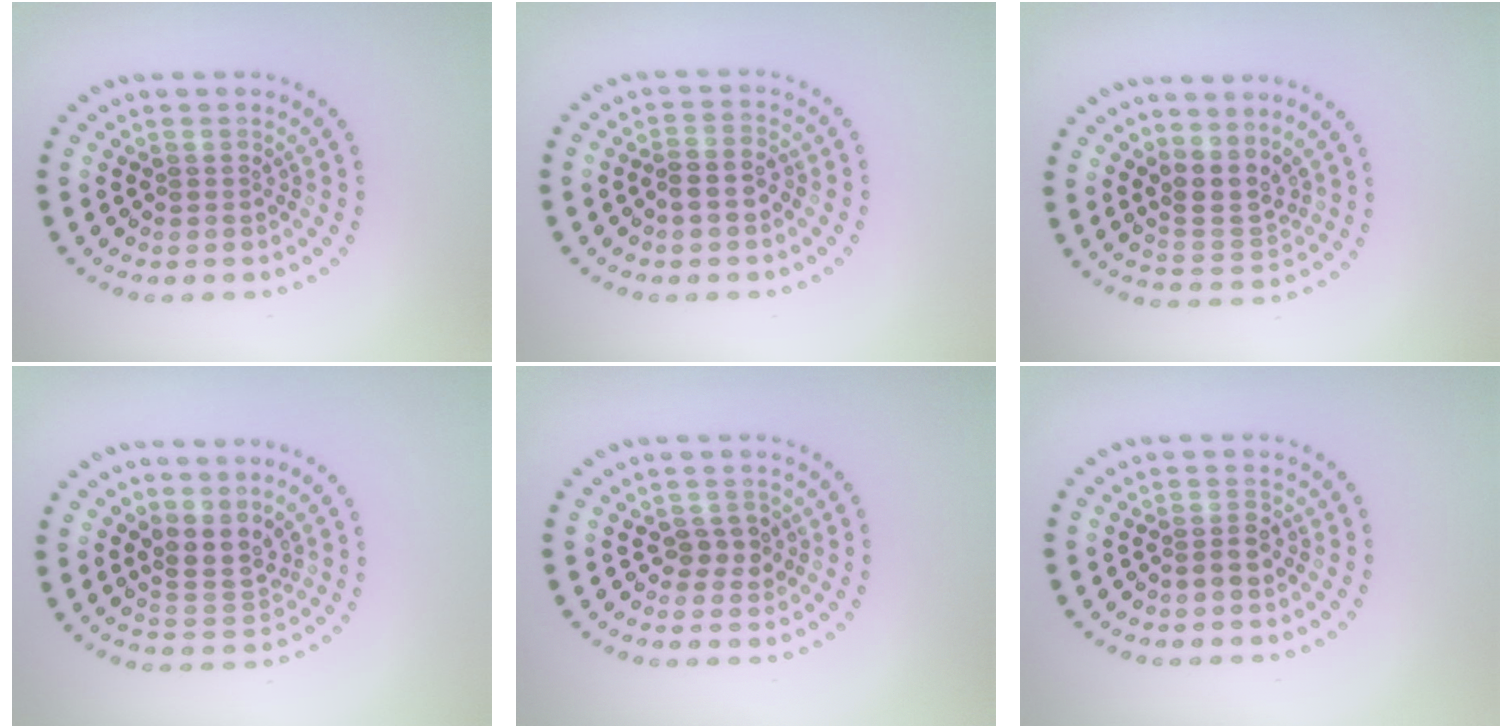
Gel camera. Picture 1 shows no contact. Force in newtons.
{"total": 2.1, "press": 2.0, "slide": 0.8}
{"total": 3.0, "press": 2.5, "slide": 1.7}
{"total": 2.9, "press": 2.4, "slide": 1.7}
{"total": 1.8, "press": 1.8, "slide": 0.3}
{"total": 1.3, "press": 1.1, "slide": 0.7}